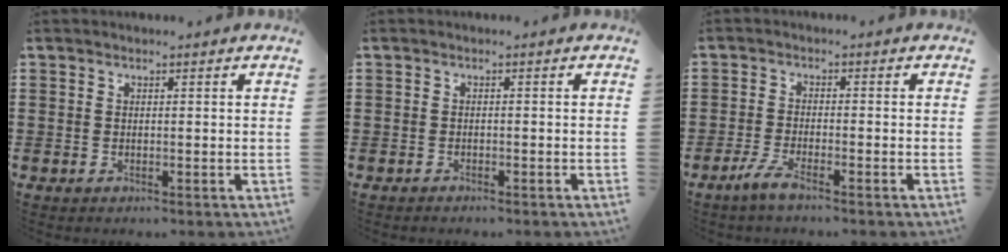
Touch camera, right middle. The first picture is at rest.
{"total": 0.8, "force": [-0.8, 0.0, 0.0], "torque": [-0.003, -0.001, -0.016]}
{"total": 3.2, "force": [-2.4, 0.1, 2.2], "torque": [-0.058, -0.007, -0.050]}